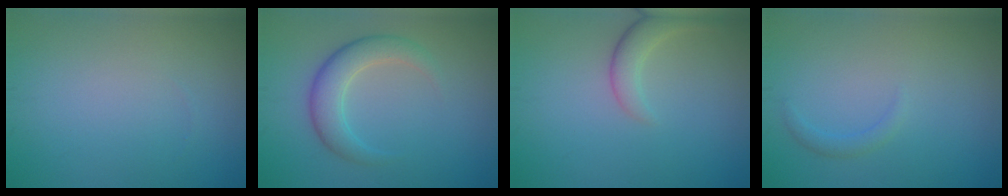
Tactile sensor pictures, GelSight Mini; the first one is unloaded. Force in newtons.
{"total": 3.1, "press": 3.1, "slide": 0.2}
{"total": 2.6, "press": 2.6, "slide": 0.3}
{"total": 1.0, "press": 1.0, "slide": 0.0}